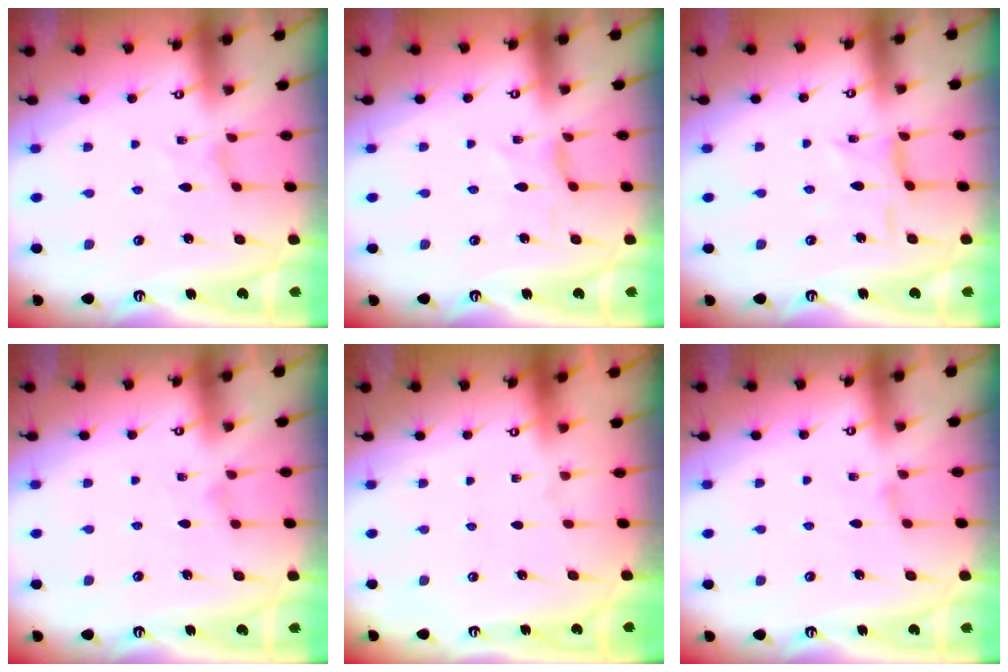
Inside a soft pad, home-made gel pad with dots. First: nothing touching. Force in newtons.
{"total": 1.0, "press": 1.0, "slide": 0.2}
{"total": 2.3, "press": 2.3, "slide": 0.2}
{"total": 0.0}
{"total": 0.0}
{"total": 1.9, "press": 1.9, "slide": 0.3}